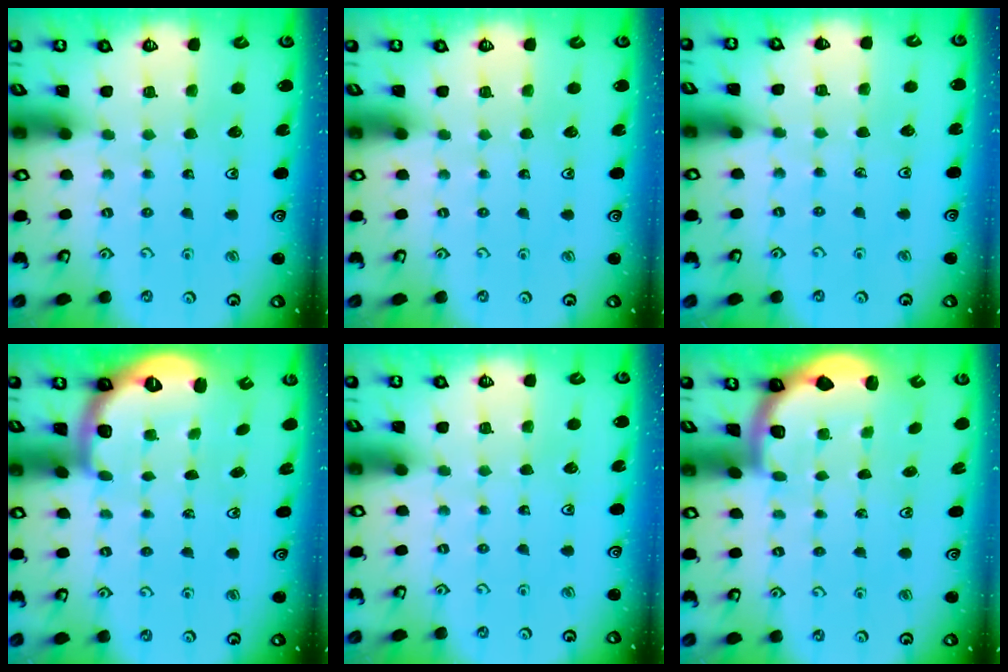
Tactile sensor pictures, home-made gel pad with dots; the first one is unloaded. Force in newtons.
{"total": 0.0}
{"total": 3.8, "press": 3.8, "slide": 0.7}
{"total": 2.8, "press": 1.9, "slide": 2.0}
{"total": 0.0}
{"total": 1.9, "press": 1.8, "slide": 0.5}